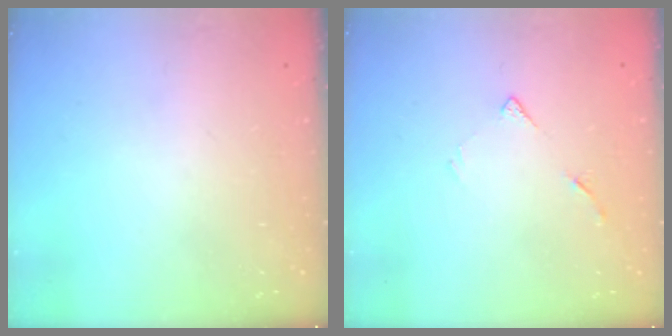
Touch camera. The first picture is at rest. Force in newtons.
{"total": 5.0, "press": 5.0, "slide": 0.6}